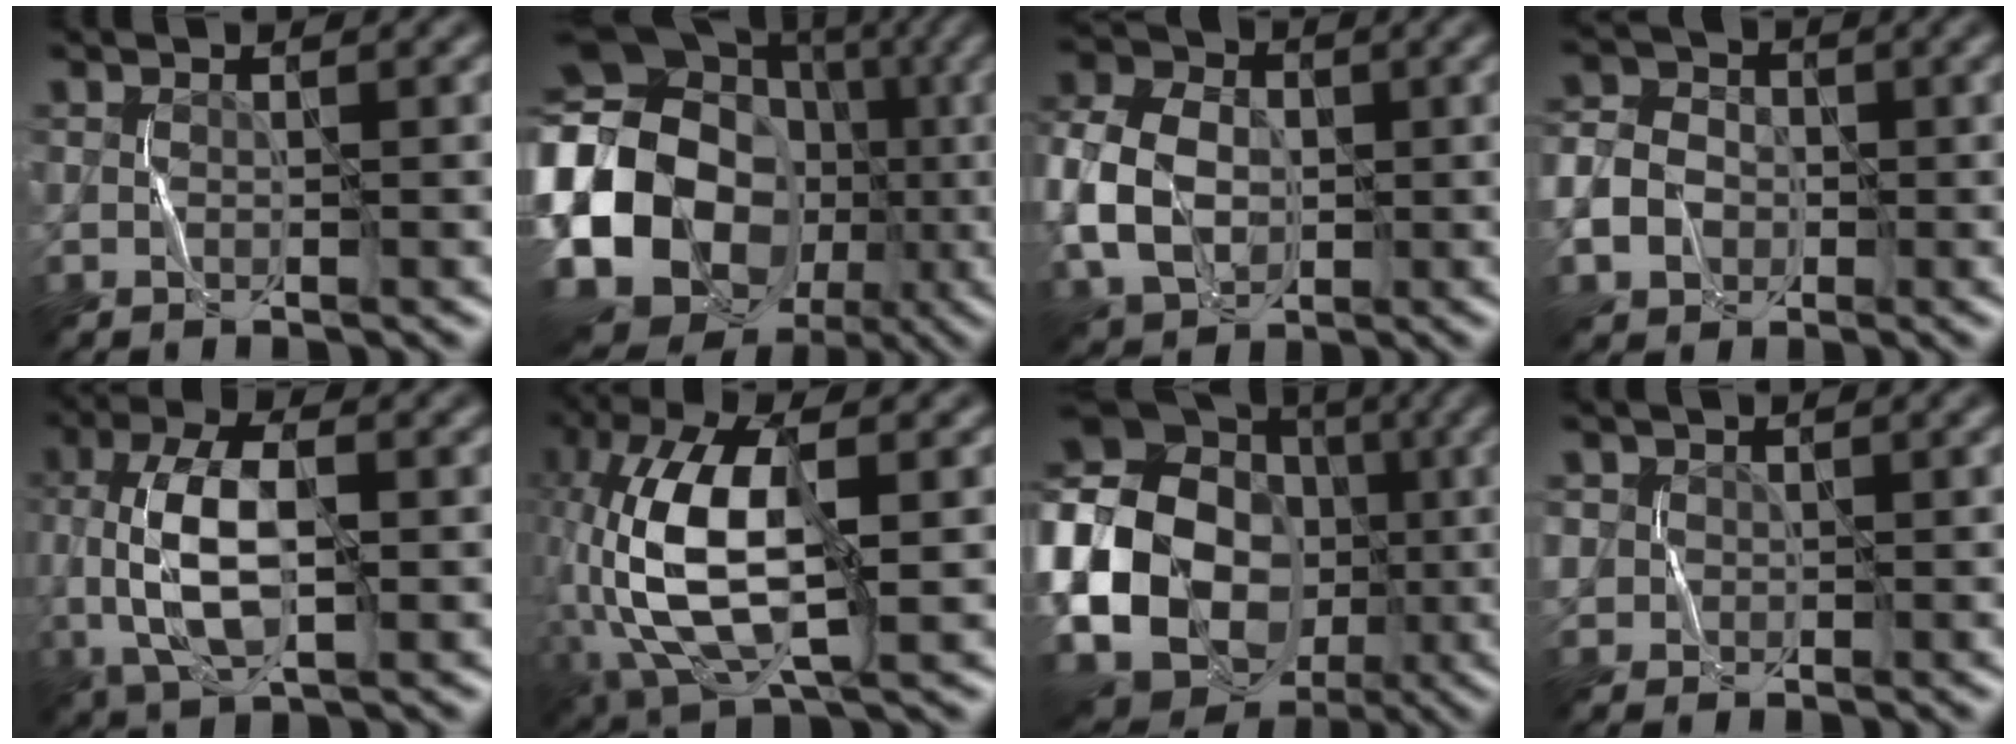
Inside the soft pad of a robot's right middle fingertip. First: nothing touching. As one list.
[{"total": 22.8, "force": [-5.0, 19.3, 11.1], "torque": [-0.215, -0.011, -0.124]}, {"total": 7.7, "force": [-0.9, 5.9, 4.9], "torque": [-0.117, 0.004, -0.025]}, {"total": 5.2, "force": [-1.2, 4.6, 2.2], "torque": [-0.040, -0.002, -0.039]}, {"total": 7.4, "force": [-0.4, 3.4, 6.6], "torque": [-0.139, 0.005, -0.010]}, {"total": 11.6, "force": [-1.2, 5.2, 10.3], "torque": [-0.223, 0.010, -0.031]}, {"total": 26.3, "force": [-5.3, 23.4, 10.8], "torque": [-0.223, -0.007, -0.142]}, {"total": 2.0, "force": [0.6, 1.9, 0.3], "torque": [-0.014, -0.002, 0.020]}]